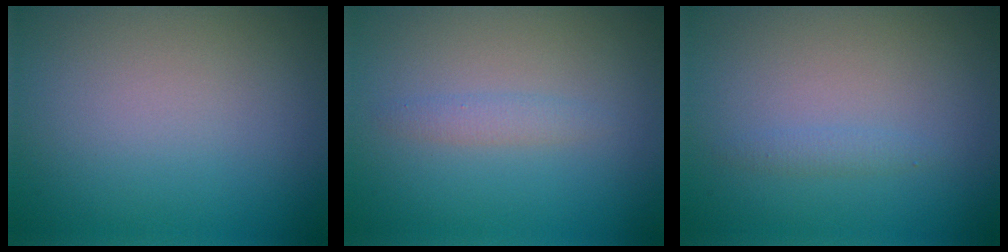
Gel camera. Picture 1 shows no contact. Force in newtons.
{"total": 1.2, "press": 1.2, "slide": 0.0}
{"total": 0.9, "press": 0.9, "slide": 0.0}